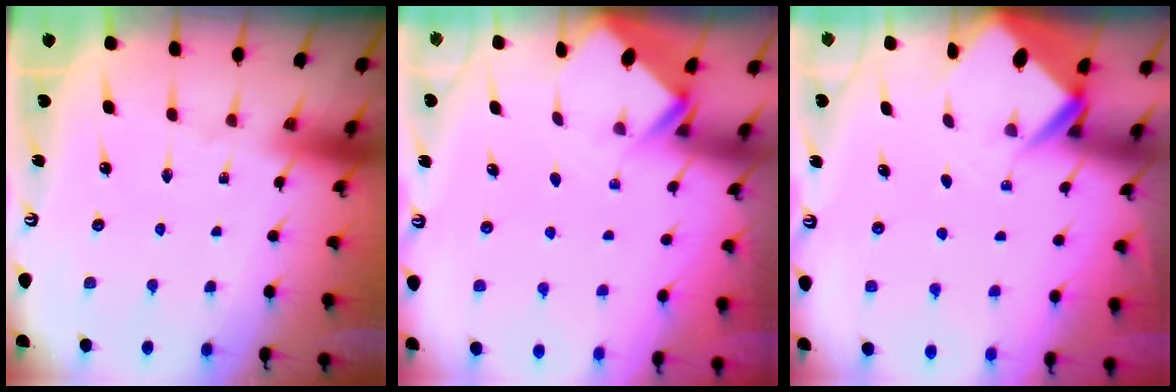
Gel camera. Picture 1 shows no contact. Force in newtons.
{"total": 2.7, "press": 2.7, "slide": 0.2}
{"total": 2.8, "press": 2.8, "slide": 0.1}